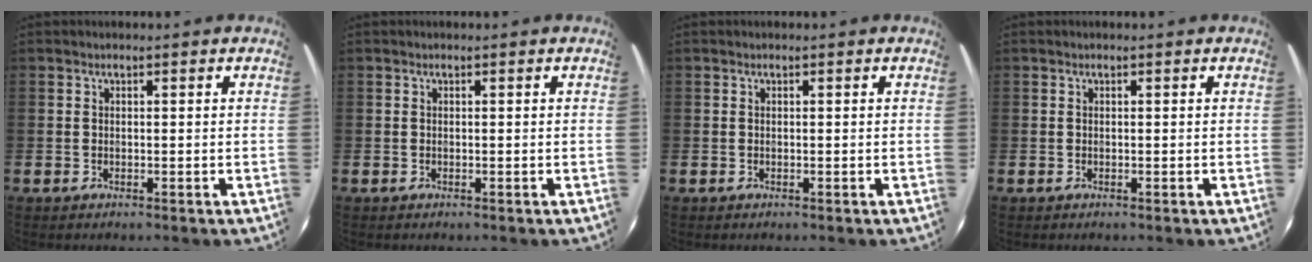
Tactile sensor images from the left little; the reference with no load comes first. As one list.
[{"total": 0.0}, {"total": 0.0}, {"total": 0.0}]